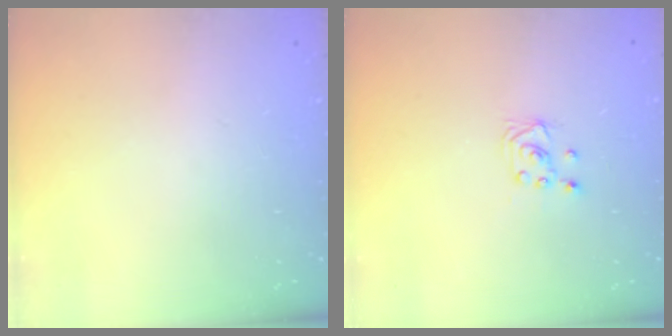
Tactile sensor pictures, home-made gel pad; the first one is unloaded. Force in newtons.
{"total": 2.0, "press": 2.0, "slide": 0.2}